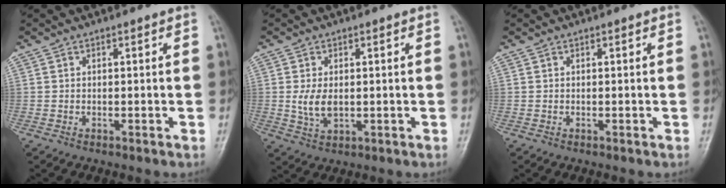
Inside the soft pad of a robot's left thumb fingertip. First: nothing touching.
{"total": 4.7, "force": [0.1, 2.8, 3.7], "torque": [-0.074, -0.007, 0.007]}
{"total": 0.0}